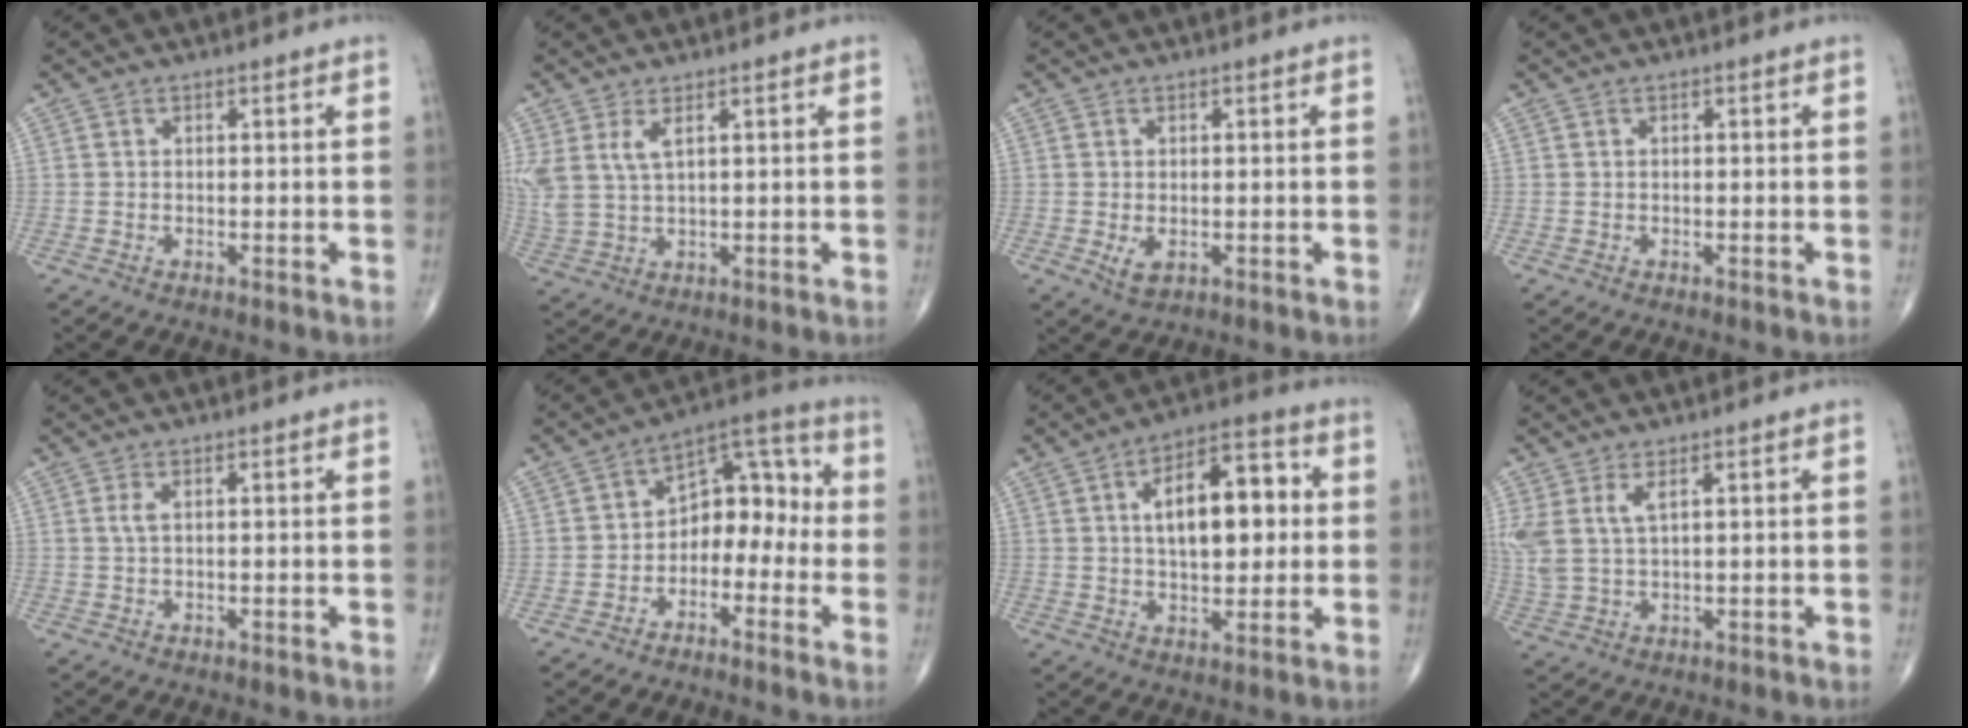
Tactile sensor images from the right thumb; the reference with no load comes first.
{"total": 5.6, "force": [2.4, 2.2, 4.5], "torque": [-0.113, -0.004, 0.060]}
{"total": 2.5, "force": [-0.4, 1.4, 2.0], "torque": [-0.030, -0.005, -0.001]}
{"total": 0.0}
{"total": 1.3, "force": [0.3, 0.4, 1.2], "torque": [-0.034, 0.006, 0.009]}
{"total": 10.4, "force": [-2.5, 6.9, 7.3], "torque": [-0.067, 0.059, -0.055]}
{"total": 14.4, "force": [2.3, 7.1, 12.3], "torque": [-0.159, 0.016, 0.032]}
{"total": 5.5, "force": [2.4, 2.0, 4.6], "torque": [-0.120, -0.004, 0.058]}